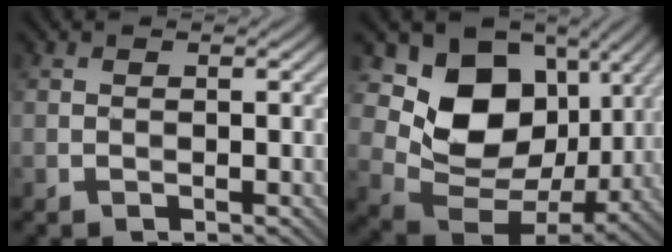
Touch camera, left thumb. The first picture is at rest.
{"total": 13.4, "force": [3.9, 10.1, 7.8], "torque": [-0.156, -0.005, 0.073]}